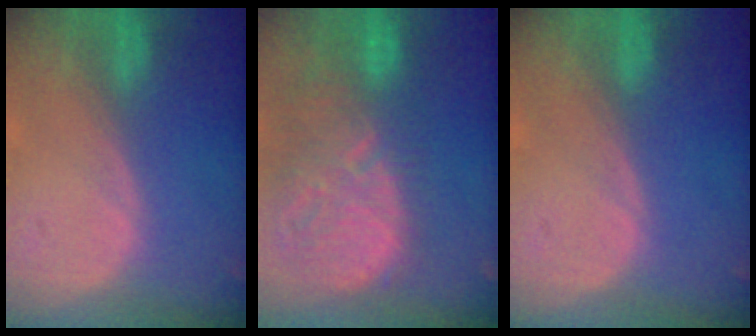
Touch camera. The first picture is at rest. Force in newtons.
{"total": 13.2, "press": 11.5, "slide": 6.7}
{"total": 0.0}